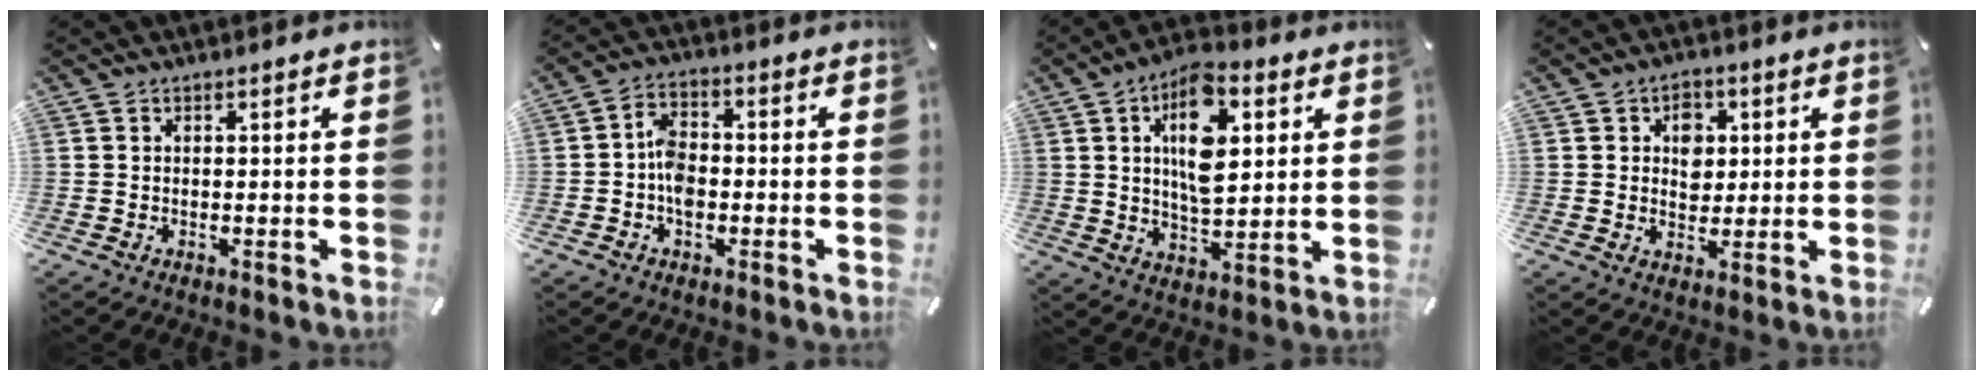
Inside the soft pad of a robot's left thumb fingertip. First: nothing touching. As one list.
[{"total": 6.0, "force": [-1.5, 4.2, 4.0], "torque": [-0.075, 0.015, -0.027]}, {"total": 14.2, "force": [4.7, 8.0, 10.8], "torque": [-0.178, -0.009, 0.077]}, {"total": 6.3, "force": [1.3, 5.2, 3.4], "torque": [-0.027, -0.006, 0.014]}]